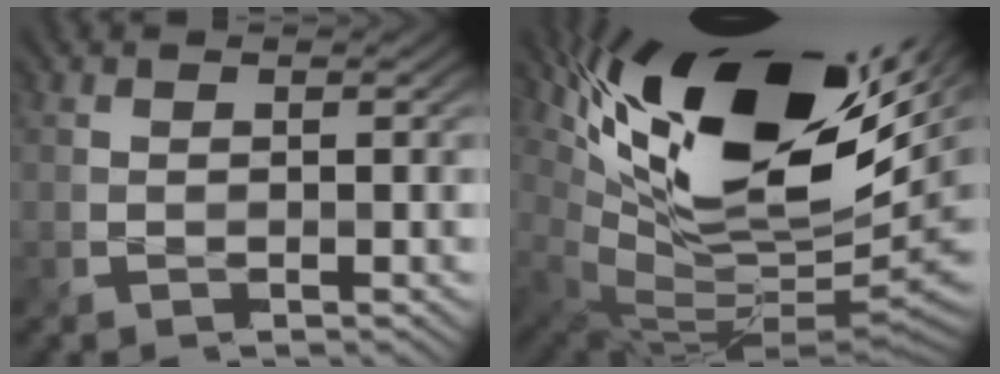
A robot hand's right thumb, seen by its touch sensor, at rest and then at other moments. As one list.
[{"total": 19.0, "force": [7.4, 8.7, 15.1], "torque": [-0.279, -0.007, 0.156]}]